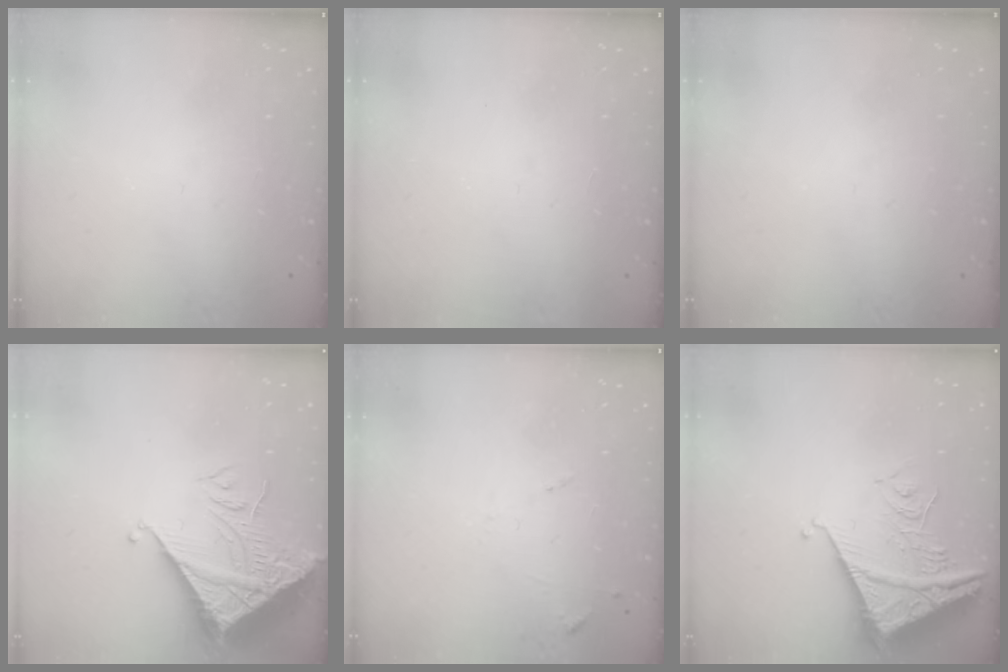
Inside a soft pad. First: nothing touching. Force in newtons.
{"total": 1.7, "press": 1.6, "slide": 0.1}
{"total": 0.0}
{"total": 11.2, "press": 11.2, "slide": 0.9}
{"total": 6.7, "press": 6.6, "slide": 0.6}
{"total": 9.1, "press": 9.1, "slide": 1.0}